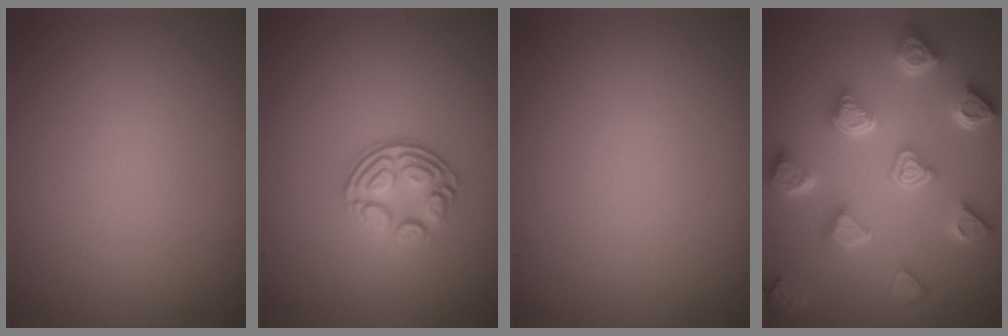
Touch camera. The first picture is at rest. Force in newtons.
{"total": 3.5, "press": 2.5, "slide": 2.4}
{"total": 0.0}
{"total": 7.2, "press": 5.9, "slide": 4.2}